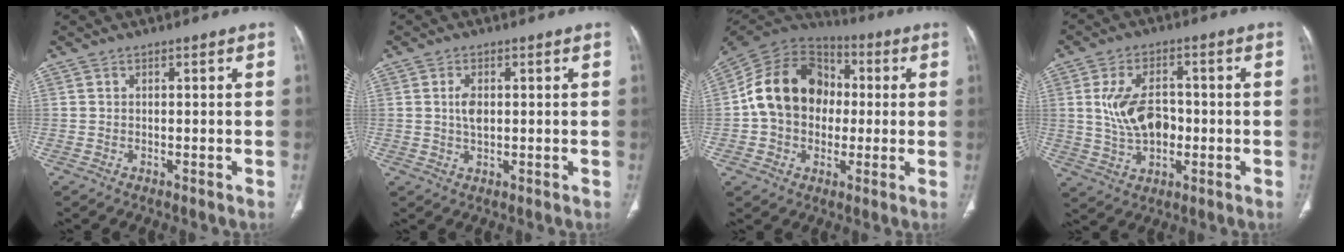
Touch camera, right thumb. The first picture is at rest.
{"total": 3.3, "force": [0.5, 1.9, 2.7], "torque": [-0.048, -0.001, 0.010]}
{"total": 17.9, "force": [0.4, 14.2, 11.0], "torque": [-0.164, 0.034, -0.001]}
{"total": 10.6, "force": [-0.1, 6.7, 8.2], "torque": [-0.135, 0.011, 0.006]}